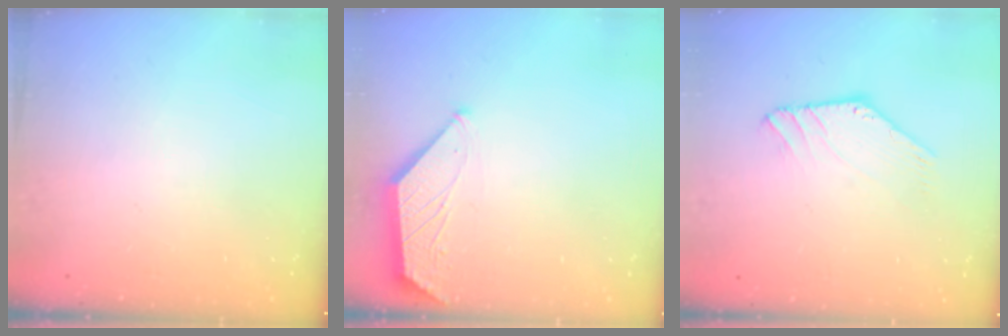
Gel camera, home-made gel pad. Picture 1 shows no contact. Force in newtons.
{"total": 1.7, "press": 1.6, "slide": 0.3}
{"total": 1.2, "press": 1.2, "slide": 0.1}